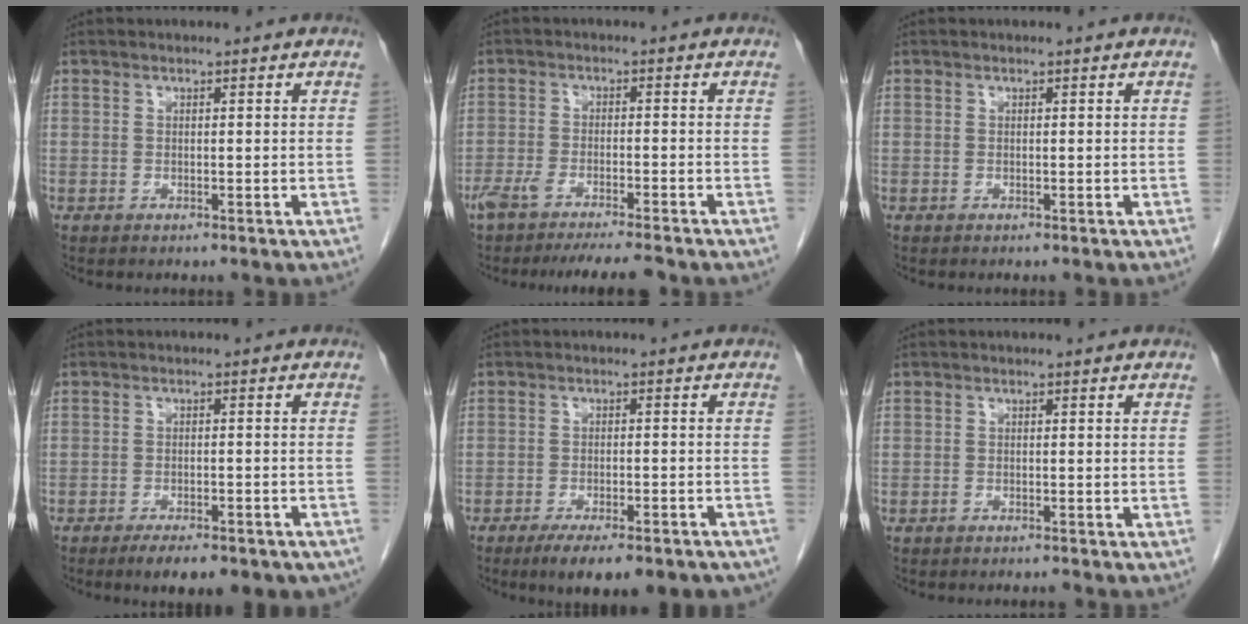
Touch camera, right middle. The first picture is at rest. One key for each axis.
{"total": 9.6, "fx": -8.4, "fy": 0.2, "fz": 4.6, "tx": -0.060, "ty": -0.012, "tz": -0.129}
{"total": 0.0}
{"total": 9.6, "fx": -7.3, "fy": 3.1, "fz": 5.4, "tx": -0.054, "ty": 0.002, "tz": -0.092}
{"total": 11.8, "fx": -9.1, "fy": 3.0, "fz": 6.8, "tx": -0.077, "ty": -0.002, "tz": -0.121}
{"total": 0.7, "fx": -0.6, "fy": 0.0, "fz": 0.2, "tx": -0.007, "ty": -0.001, "tz": -0.010}